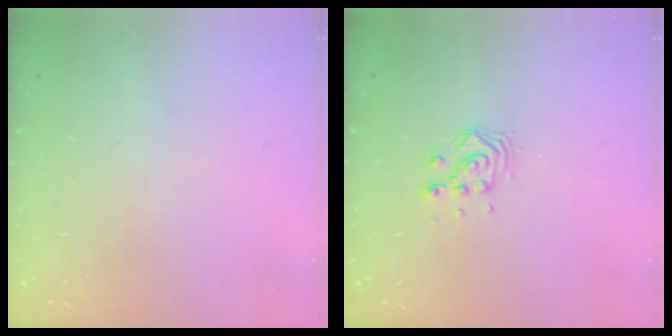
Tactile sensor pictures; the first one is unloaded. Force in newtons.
{"total": 6.1, "press": 6.1, "slide": 0.2}